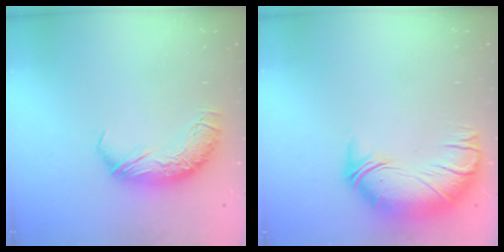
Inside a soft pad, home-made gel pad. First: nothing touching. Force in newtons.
{"total": 2.7, "press": 0.3, "slide": 2.7}